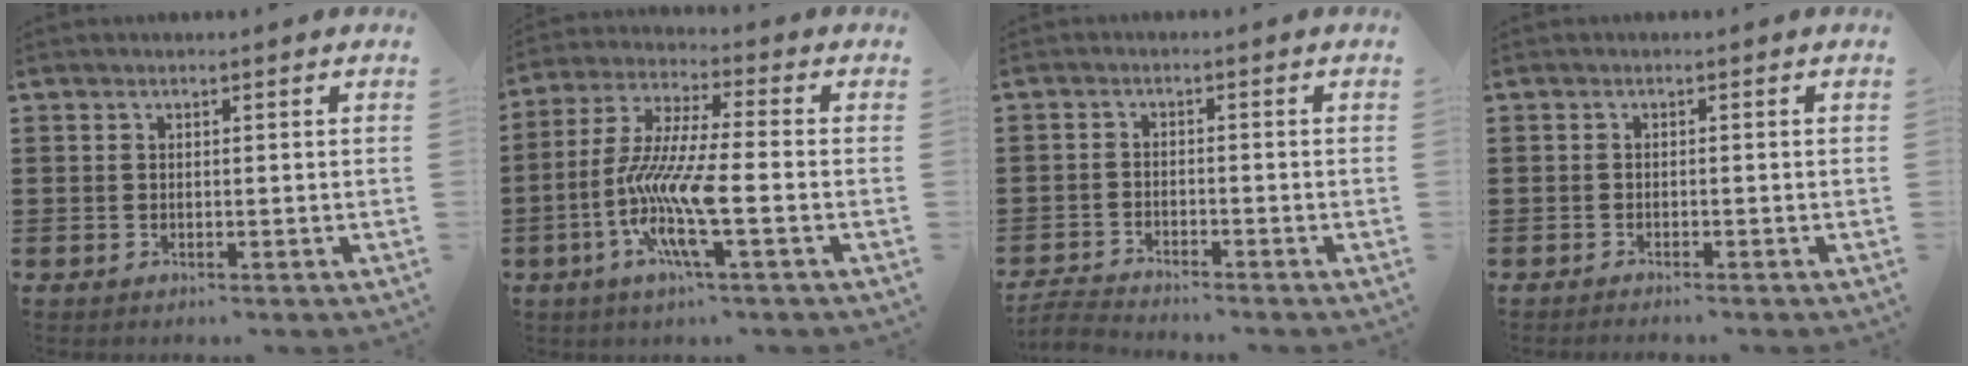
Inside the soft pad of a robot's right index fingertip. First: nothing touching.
{"total": 10.9, "force": [-3.7, 1.5, 10.2], "torque": [-0.226, -0.017, -0.079]}
{"total": 2.8, "force": [-2.8, 0.1, 0.0], "torque": [-0.012, -0.003, -0.062]}
{"total": 0.6, "force": [-0.6, -0.1, 0.1], "torque": [-0.003, -0.003, -0.011]}